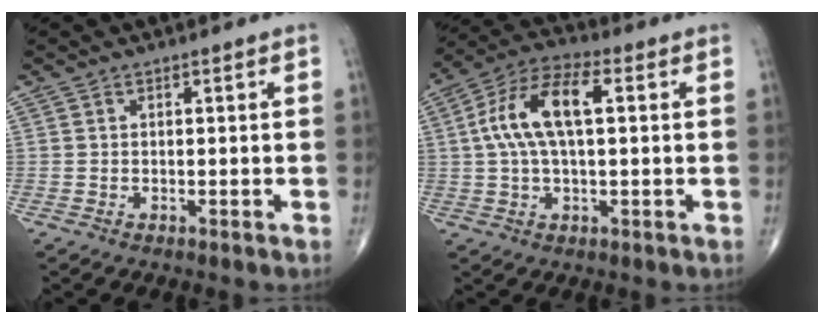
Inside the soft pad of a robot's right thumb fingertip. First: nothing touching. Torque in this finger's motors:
{"motor_torque": [-0.88, 1.17, 0.32, 0.04, 0.14]}